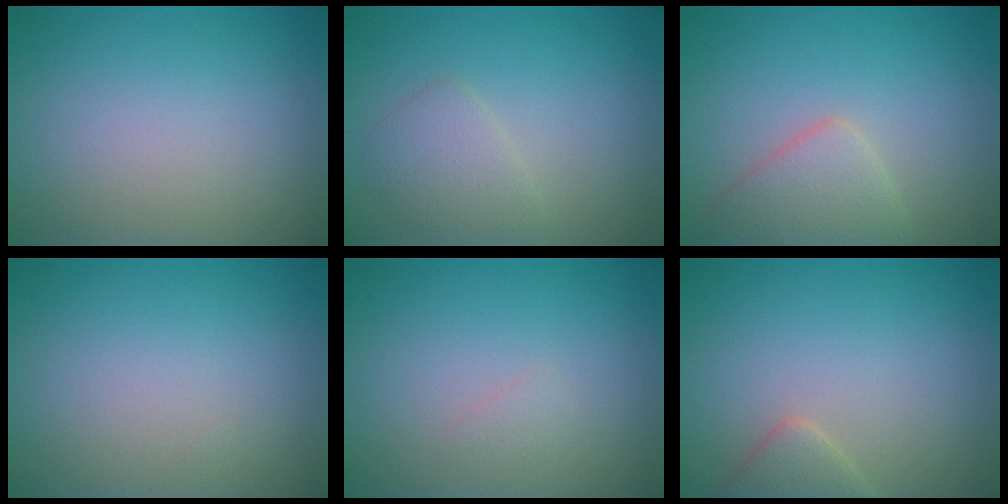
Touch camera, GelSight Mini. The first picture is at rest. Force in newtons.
{"total": 2.2, "press": 2.2, "slide": 0.0}
{"total": 3.2, "press": 3.2, "slide": 0.1}
{"total": 0.0}
{"total": 0.6, "press": 0.6, "slide": 0.0}
{"total": 2.0, "press": 2.0, "slide": 0.1}